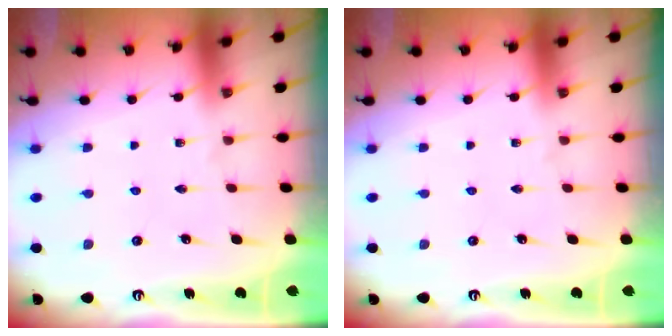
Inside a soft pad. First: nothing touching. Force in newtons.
{"total": 0.0}